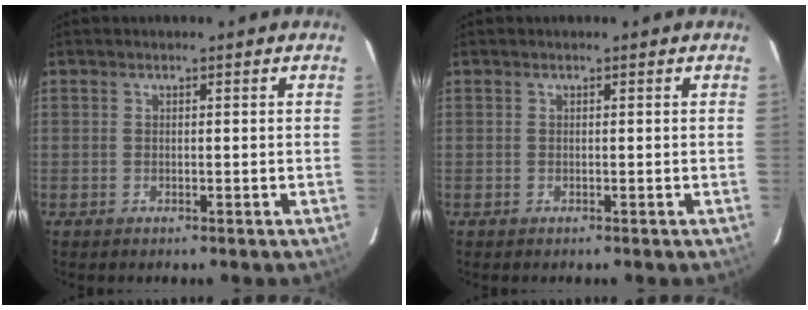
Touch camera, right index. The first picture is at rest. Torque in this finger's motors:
{"motor_torque": [-0.03, 0.03, 0.00, 0.00]}